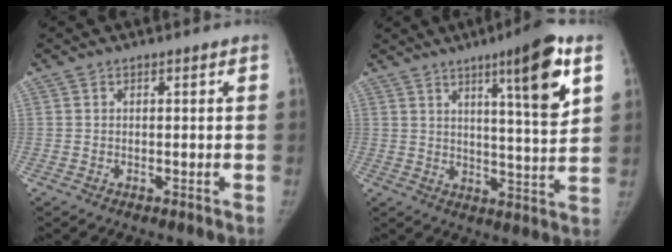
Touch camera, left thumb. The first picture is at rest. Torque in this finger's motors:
{"motor_torque": [0.87, -0.02, 1.46, -1.25, 0.37]}